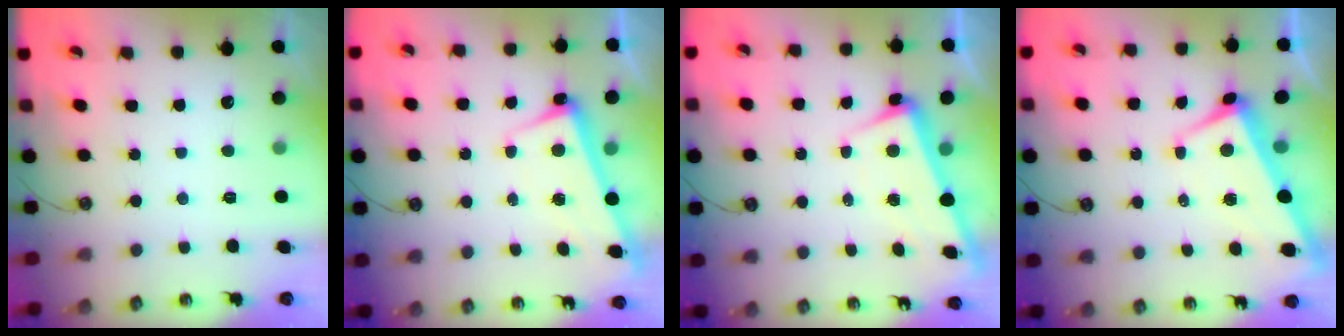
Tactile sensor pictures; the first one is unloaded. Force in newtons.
{"total": 2.7, "press": 2.5, "slide": 1.0}
{"total": 3.0, "press": 2.8, "slide": 0.9}
{"total": 1.7, "press": 1.4, "slide": 1.0}